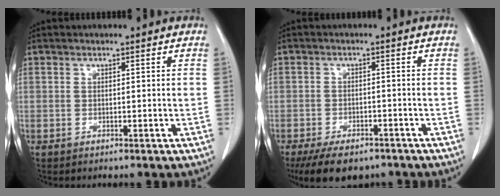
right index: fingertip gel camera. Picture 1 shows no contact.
{"total": 9.3, "force": [-7.0, 4.4, 4.4], "torque": [-0.065, -0.003, -0.104]}